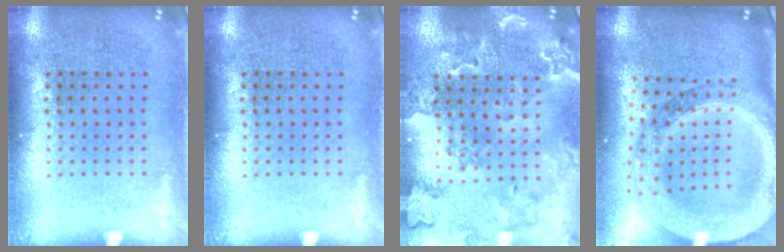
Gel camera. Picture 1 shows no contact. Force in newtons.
{"total": 0.0}
{"total": 1.8, "press": 1.8, "slide": 0.3}
{"total": 3.5, "press": 2.8, "slide": 2.0}